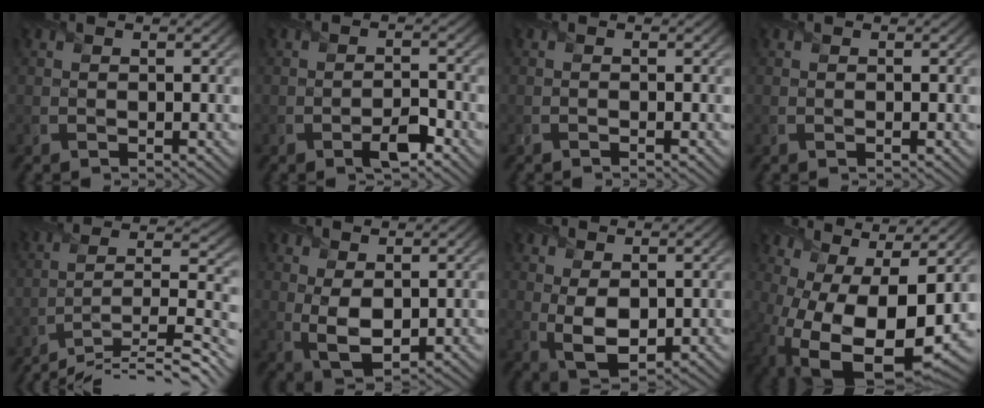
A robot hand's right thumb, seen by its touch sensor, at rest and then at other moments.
{"total": 3.1, "force": [-1.8, 1.1, 2.3], "torque": [-0.040, 0.001, -0.034]}
{"total": 0.7, "force": [-0.3, 0.1, 0.6], "torque": [-0.007, 0.000, -0.011]}
{"total": 0.0}
{"total": 14.1, "force": [-10.9, 2.7, 8.6], "torque": [-0.137, 0.010, -0.170]}
{"total": 5.0, "force": [1.0, 2.6, 4.1], "torque": [-0.099, -0.005, 0.025]}
{"total": 5.3, "force": [0.7, 2.9, 4.3], "torque": [-0.102, -0.005, 0.019]}
{"total": 17.4, "force": [-1.7, 8.3, 15.3], "torque": [-0.259, -0.047, 0.005]}